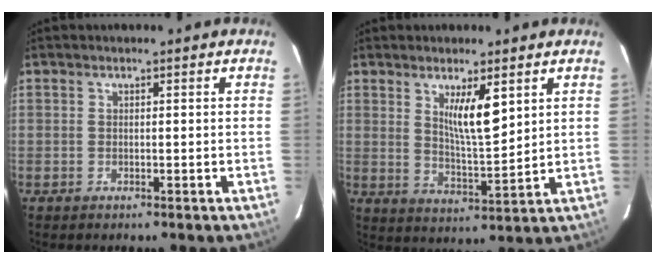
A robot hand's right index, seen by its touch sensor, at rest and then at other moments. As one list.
[{"total": 7.1, "force": [3.2, 1.1, 6.2], "torque": [-0.108, -0.014, 0.062]}]